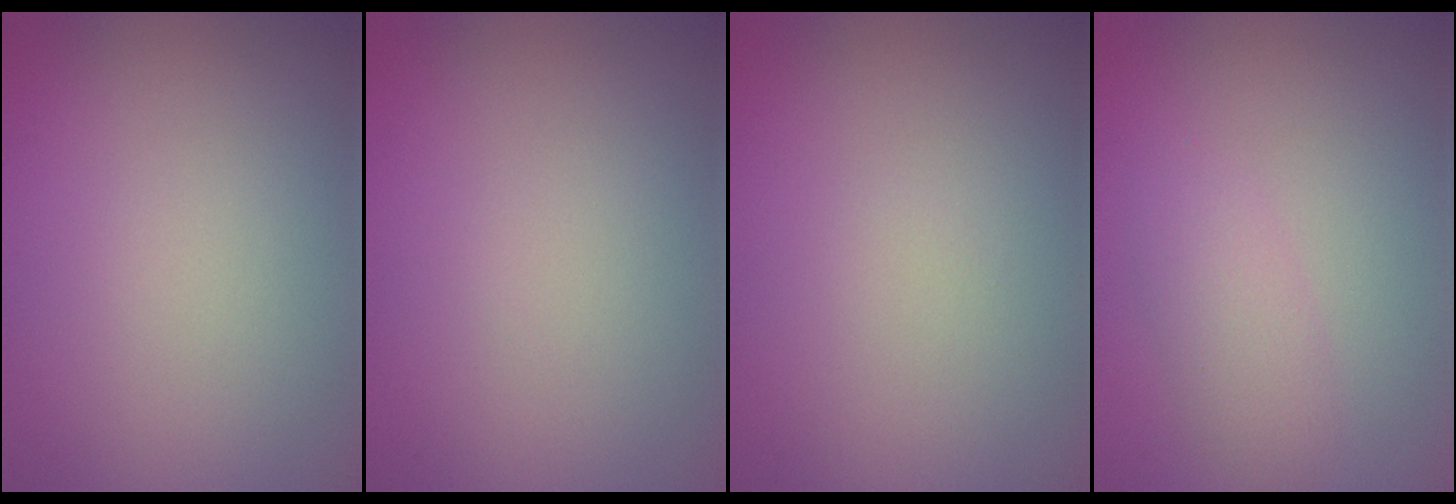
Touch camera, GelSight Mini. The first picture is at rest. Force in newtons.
{"total": 0.0}
{"total": 0.0}
{"total": 2.2, "press": 2.2, "slide": 0.1}